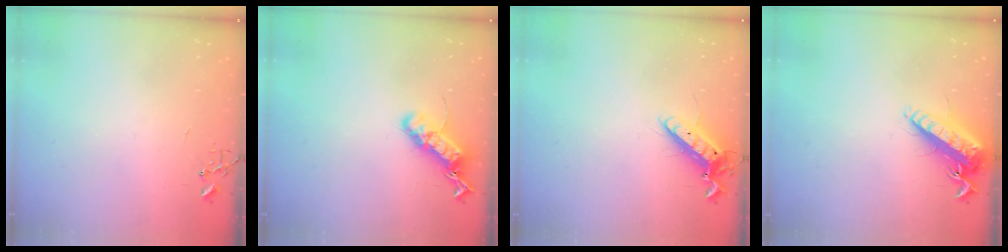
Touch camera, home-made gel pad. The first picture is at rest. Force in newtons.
{"total": 16.8, "press": 16.7, "slide": 0.8}
{"total": 11.9, "press": 11.7, "slide": 2.2}
{"total": 15.8, "press": 15.5, "slide": 3.1}